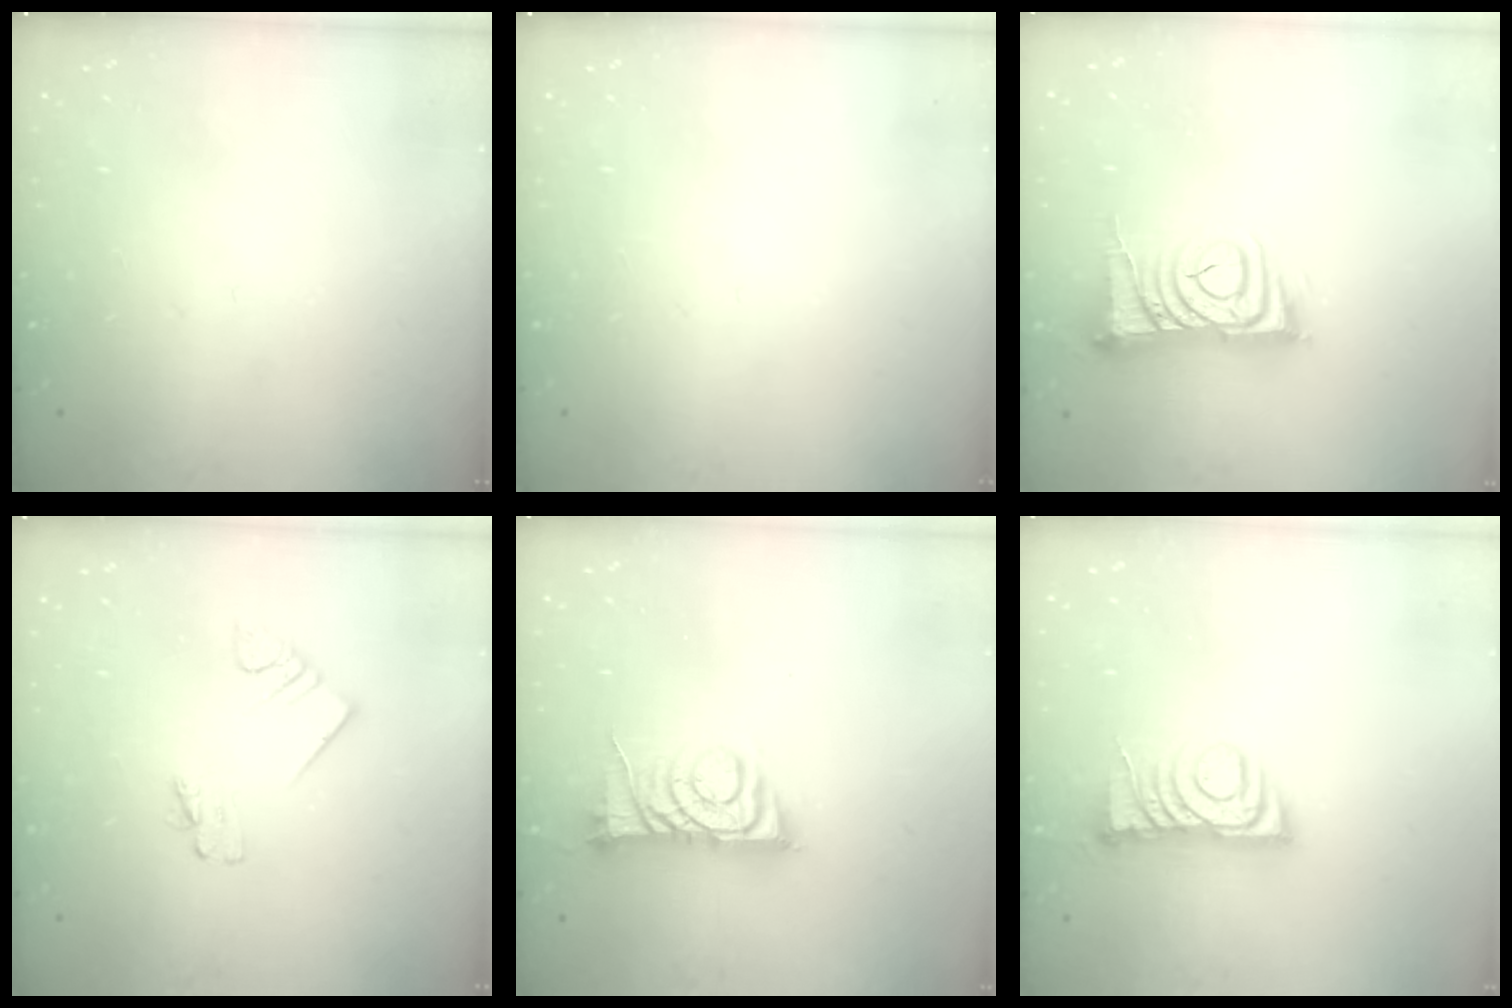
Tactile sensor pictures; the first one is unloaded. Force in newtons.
{"total": 0.0}
{"total": 10.2, "press": 10.2, "slide": 1.1}
{"total": 1.9, "press": 1.9, "slide": 0.1}
{"total": 8.2, "press": 8.2, "slide": 0.2}
{"total": 7.0, "press": 7.0, "slide": 0.7}